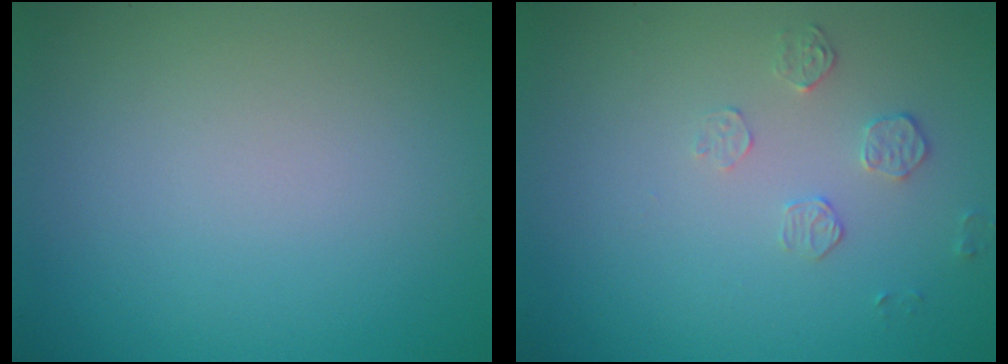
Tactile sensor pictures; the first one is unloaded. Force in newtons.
{"total": 1.5, "press": 0.8, "slide": 1.3}